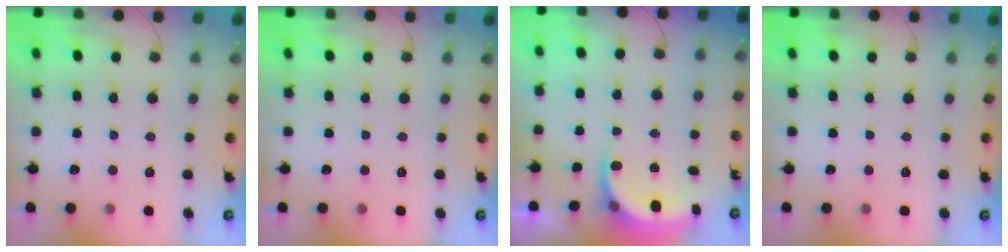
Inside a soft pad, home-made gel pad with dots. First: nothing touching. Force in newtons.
{"total": 0.0}
{"total": 6.1, "press": 5.9, "slide": 1.6}
{"total": 0.0}